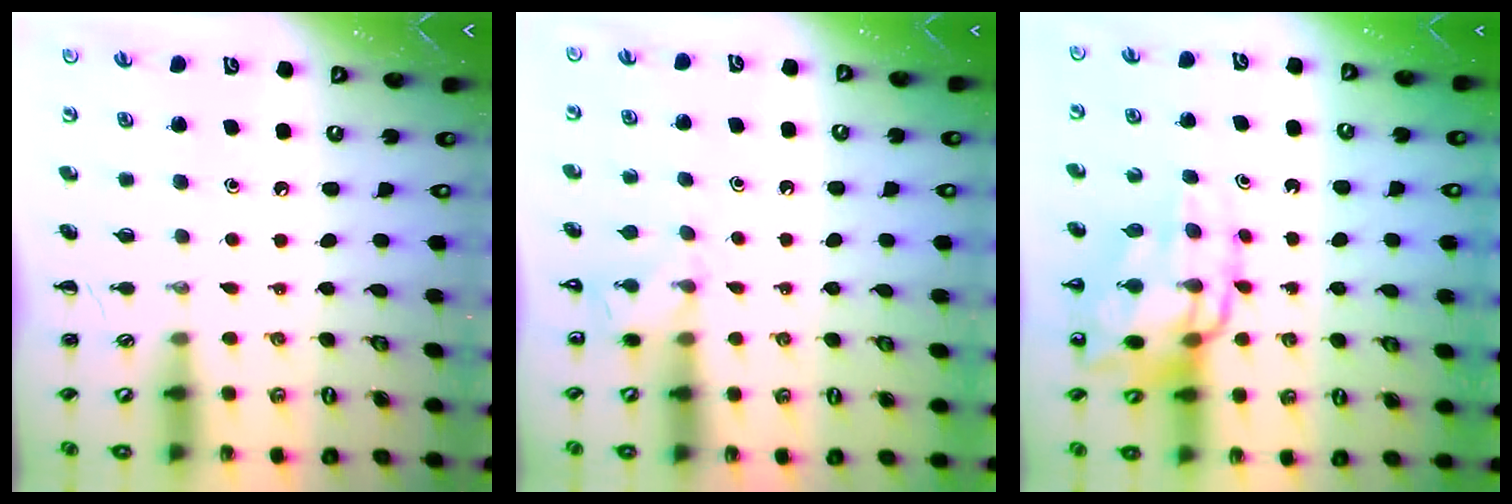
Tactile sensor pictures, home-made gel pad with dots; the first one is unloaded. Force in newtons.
{"total": 4.7, "press": 4.4, "slide": 1.6}
{"total": 13.2, "press": 12.7, "slide": 3.6}